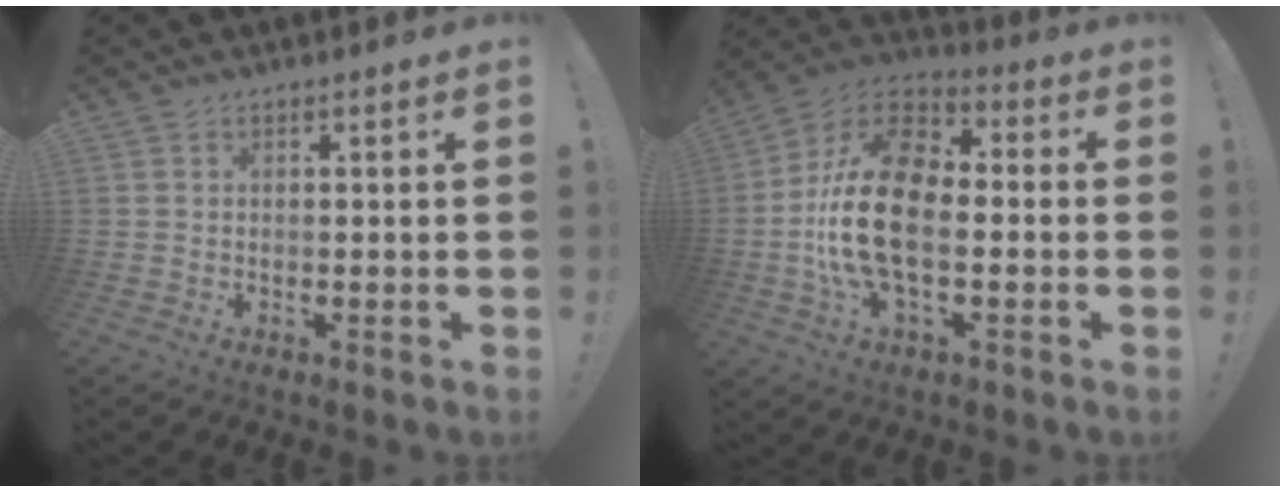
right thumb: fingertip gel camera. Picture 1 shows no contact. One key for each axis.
{"total": 20.1, "fx": -2.4, "fy": 11.7, "fz": 16.2, "tx": -0.308, "ty": 0.019, "tz": -0.035}